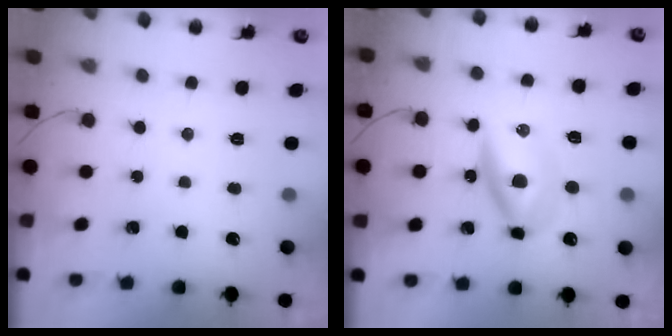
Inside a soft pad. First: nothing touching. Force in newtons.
{"total": 6.7, "press": 6.7, "slide": 0.4}